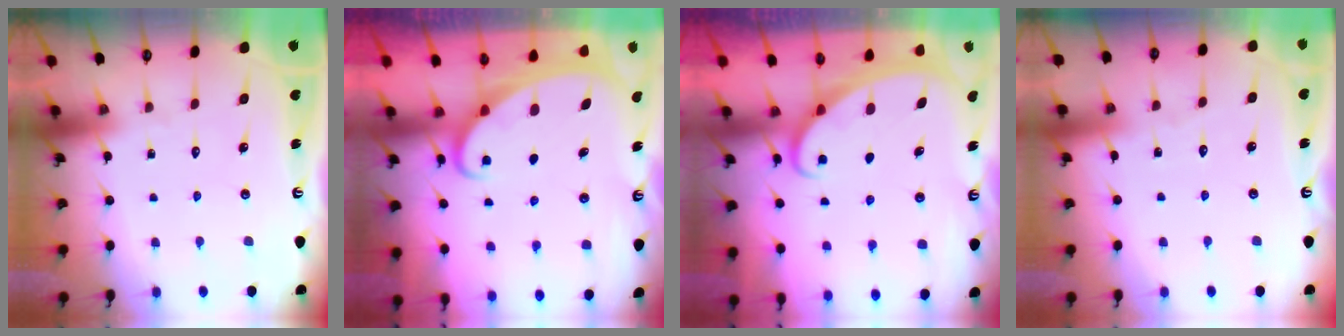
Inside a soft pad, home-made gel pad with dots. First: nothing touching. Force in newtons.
{"total": 1.9, "press": 1.9, "slide": 0.3}
{"total": 2.3, "press": 2.2, "slide": 0.3}
{"total": 1.7, "press": 1.7, "slide": 0.2}